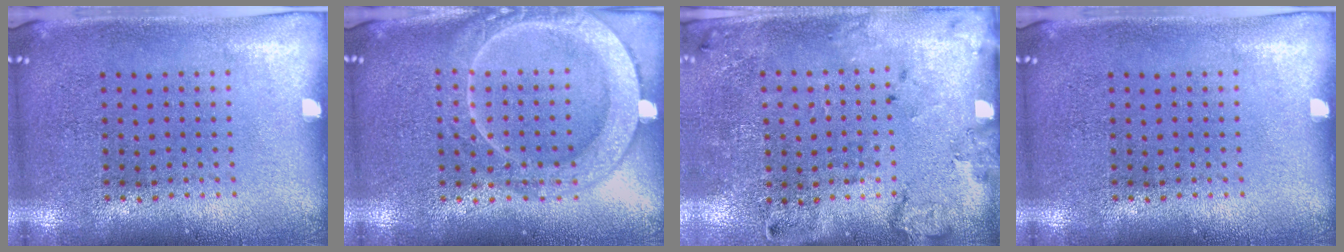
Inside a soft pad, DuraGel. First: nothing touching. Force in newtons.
{"total": 3.7, "press": 3.7, "slide": 0.5}
{"total": 2.1, "press": 1.4, "slide": 1.6}
{"total": 0.0}